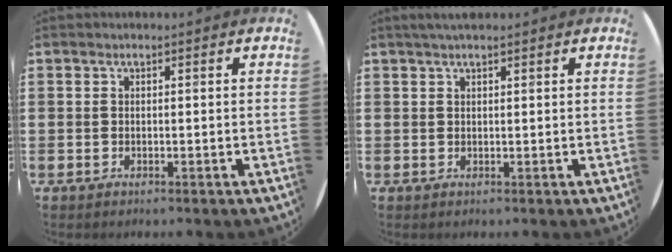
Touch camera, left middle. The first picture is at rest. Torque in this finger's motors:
{"motor_torque": [0.51, -0.43, 0.08, 0.02]}